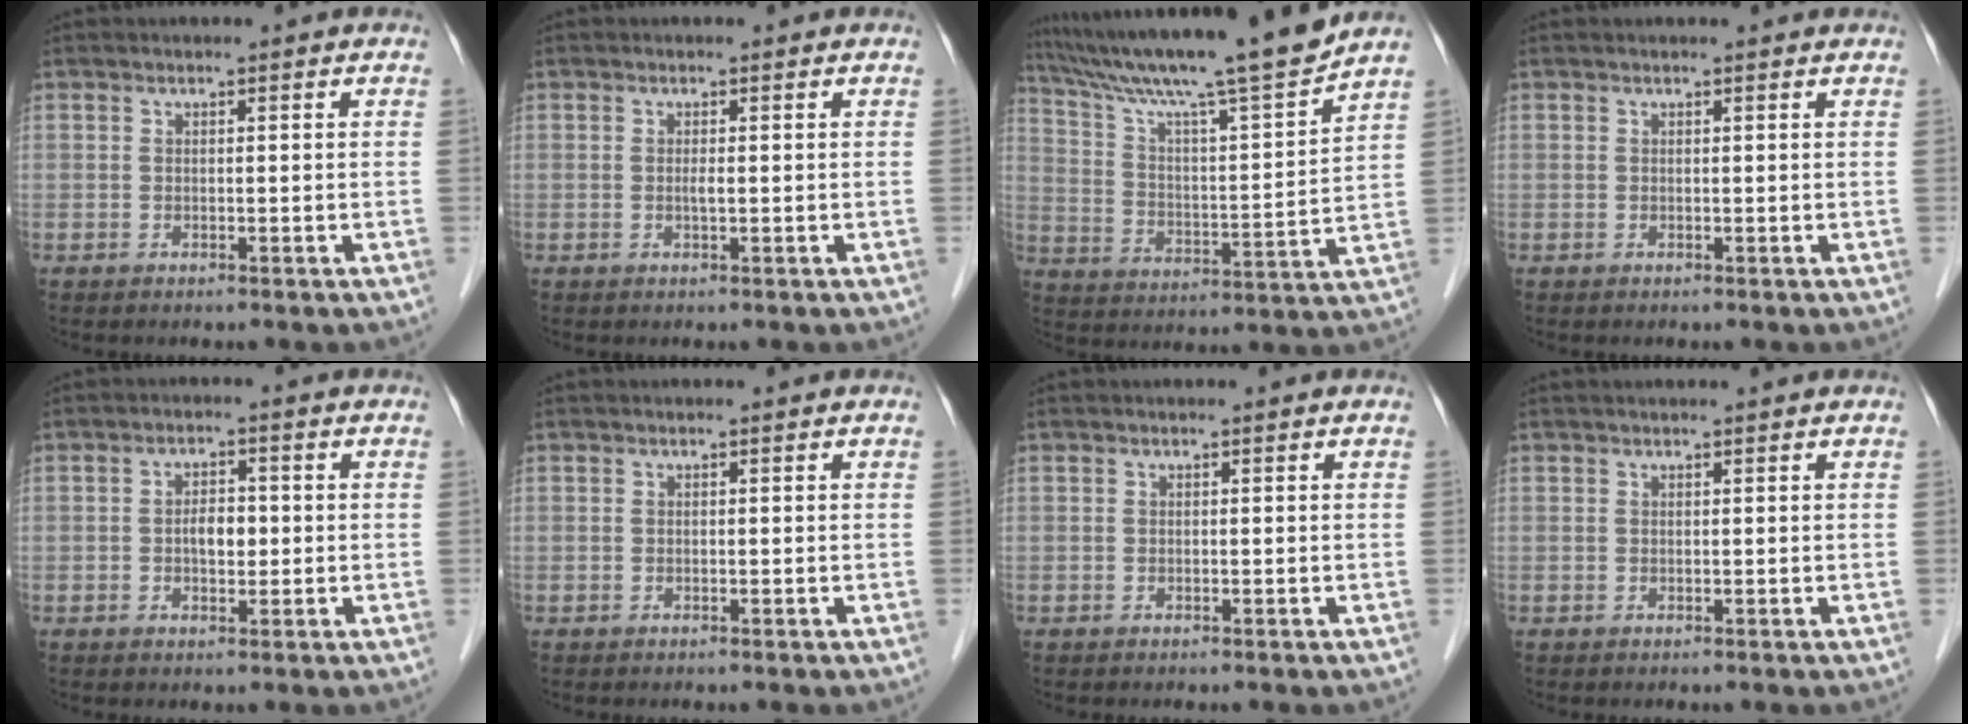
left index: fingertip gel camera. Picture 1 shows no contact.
{"total": 0.7, "force": [-0.1, 0.1, 0.6], "torque": [-0.017, -0.002, -0.003]}
{"total": 19.4, "force": [16.7, -1.4, 9.7], "torque": [-0.167, -0.013, 0.265]}
{"total": 1.8, "force": [1.7, 0.4, 0.4], "torque": [-0.013, 0.018, 0.016]}
{"total": 3.1, "force": [-0.4, 1.7, 2.6], "torque": [-0.047, 0.006, -0.006]}
{"total": 0.0}
{"total": 0.0}
{"total": 1.3, "force": [1.2, -0.1, 0.5], "torque": [-0.006, 0.017, 0.021]}